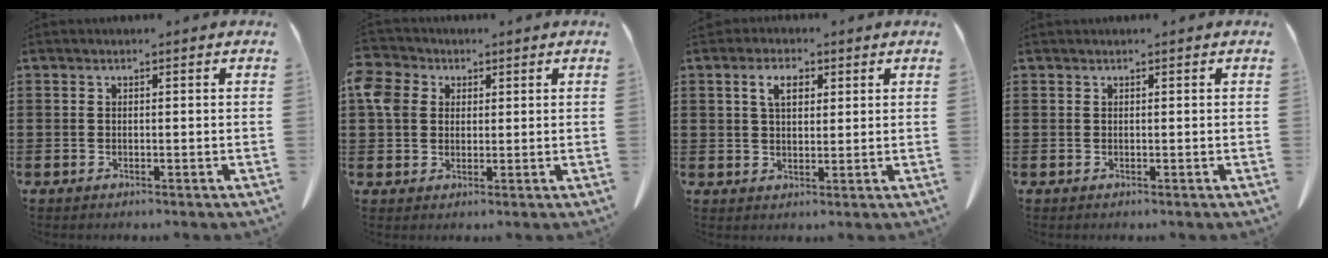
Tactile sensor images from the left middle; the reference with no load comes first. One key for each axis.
{"total": 5.3, "fx": 2.1, "fy": 4.4, "fz": 2.2, "tx": -0.075, "ty": 0.012, "tz": 0.034}
{"total": 4.4, "fx": 2.0, "fy": 2.4, "fz": 3.0, "tx": -0.062, "ty": 0.008, "tz": 0.032}
{"total": 0.0}